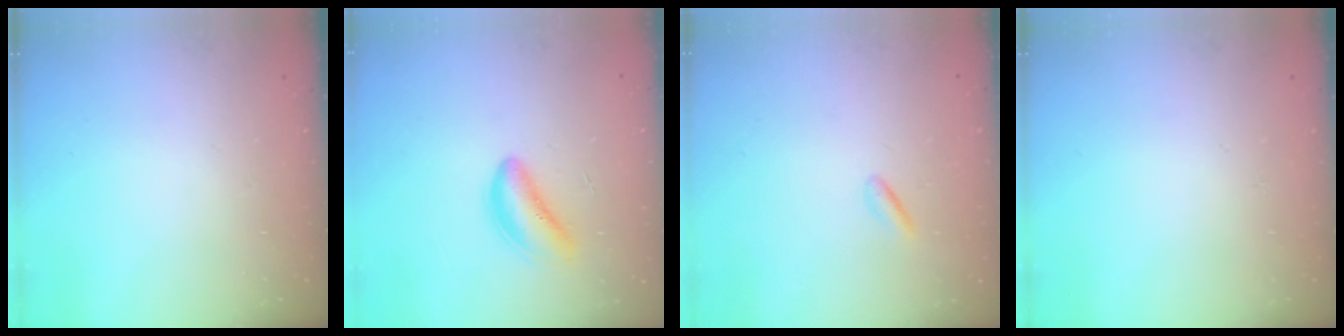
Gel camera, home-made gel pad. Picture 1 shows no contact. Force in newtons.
{"total": 4.6, "press": 4.3, "slide": 1.7}
{"total": 0.9, "press": 0.6, "slide": 0.6}
{"total": 0.0}